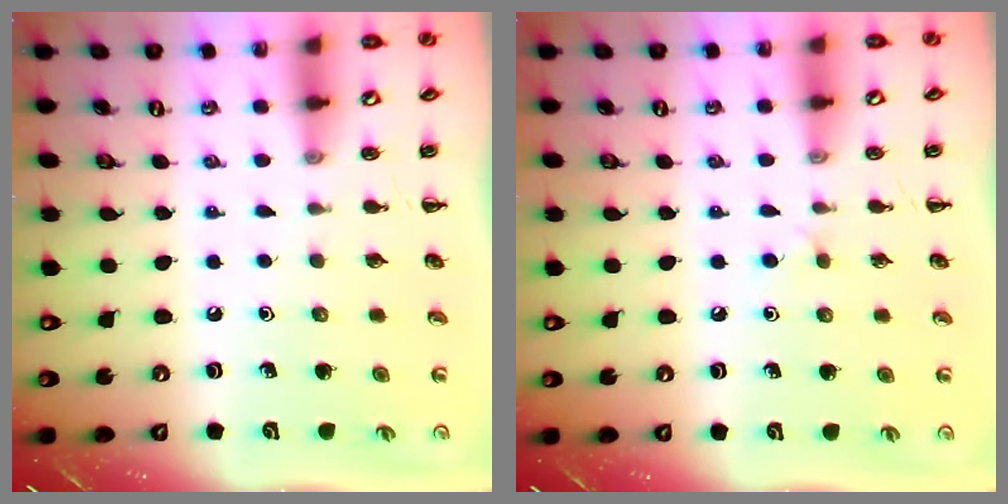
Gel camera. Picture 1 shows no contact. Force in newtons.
{"total": 2.4, "press": 2.3, "slide": 0.9}